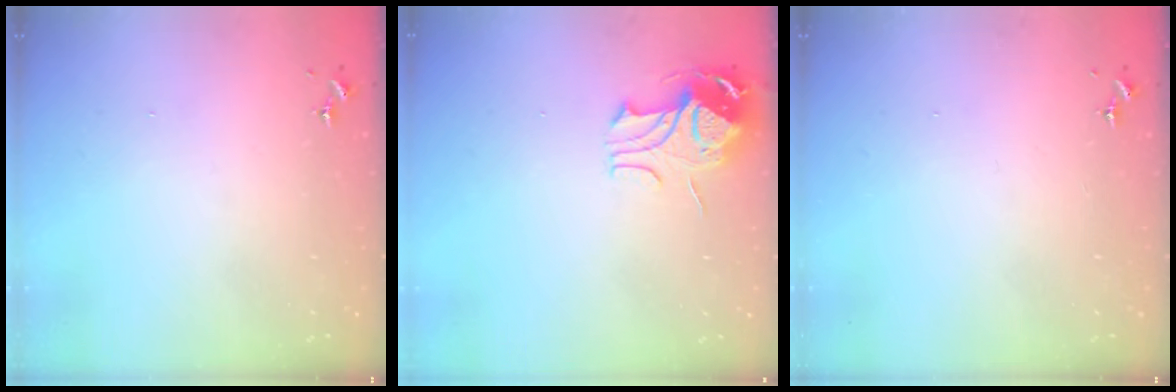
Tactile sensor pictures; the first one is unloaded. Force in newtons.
{"total": 9.6, "press": 9.6, "slide": 1.1}
{"total": 0.0}